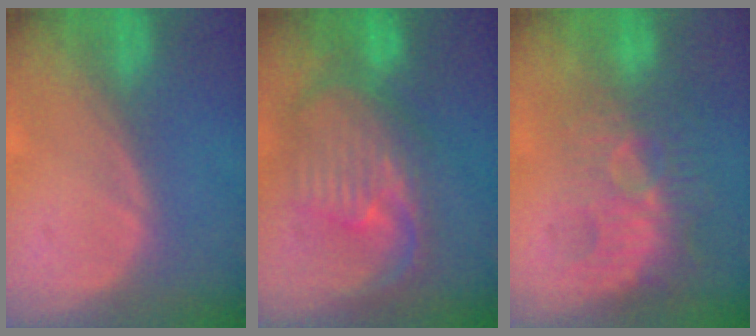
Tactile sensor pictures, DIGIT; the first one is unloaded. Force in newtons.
{"total": 10.9, "press": 9.6, "slide": 5.1}
{"total": 9.8, "press": 8.5, "slide": 4.9}